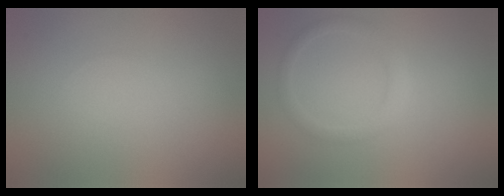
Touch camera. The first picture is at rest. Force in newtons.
{"total": 1.7, "press": 1.7, "slide": 0.1}